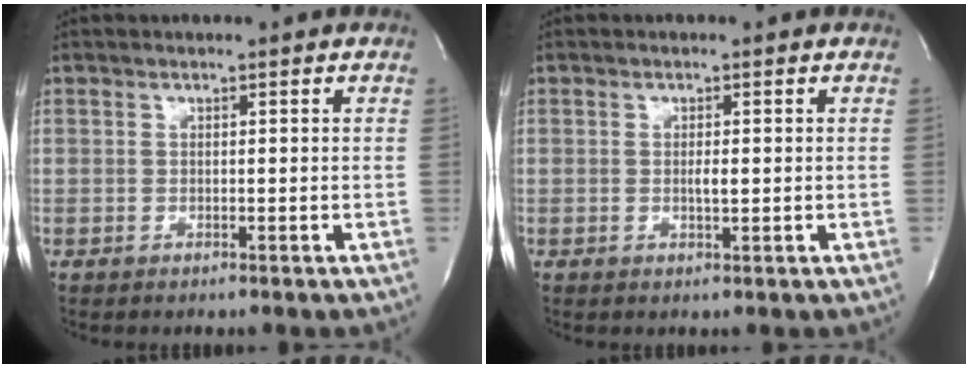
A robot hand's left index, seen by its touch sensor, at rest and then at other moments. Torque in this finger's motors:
{"motor_torque": [0.12, 0.07, 0.03, 0.00]}